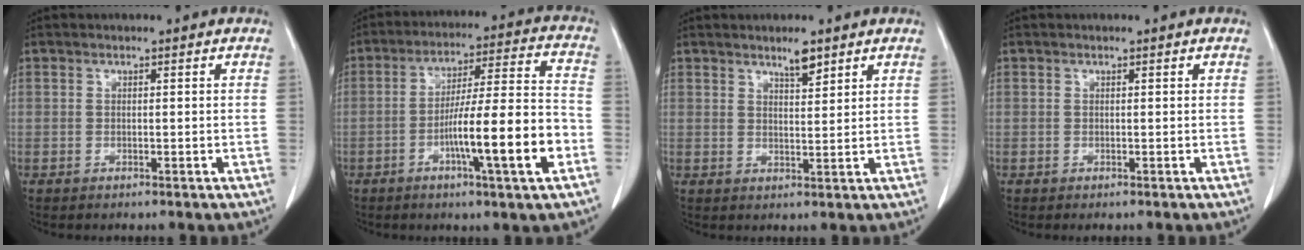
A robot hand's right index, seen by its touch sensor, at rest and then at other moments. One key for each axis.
{"total": 14.6, "fx": -4.9, "fy": 0.3, "fz": 13.8, "tx": -0.223, "ty": 0.006, "tz": -0.079}
{"total": 3.1, "fx": 2.4, "fy": 0.4, "fz": 1.8, "tx": -0.035, "ty": -0.002, "tz": 0.042}
{"total": 0.0}